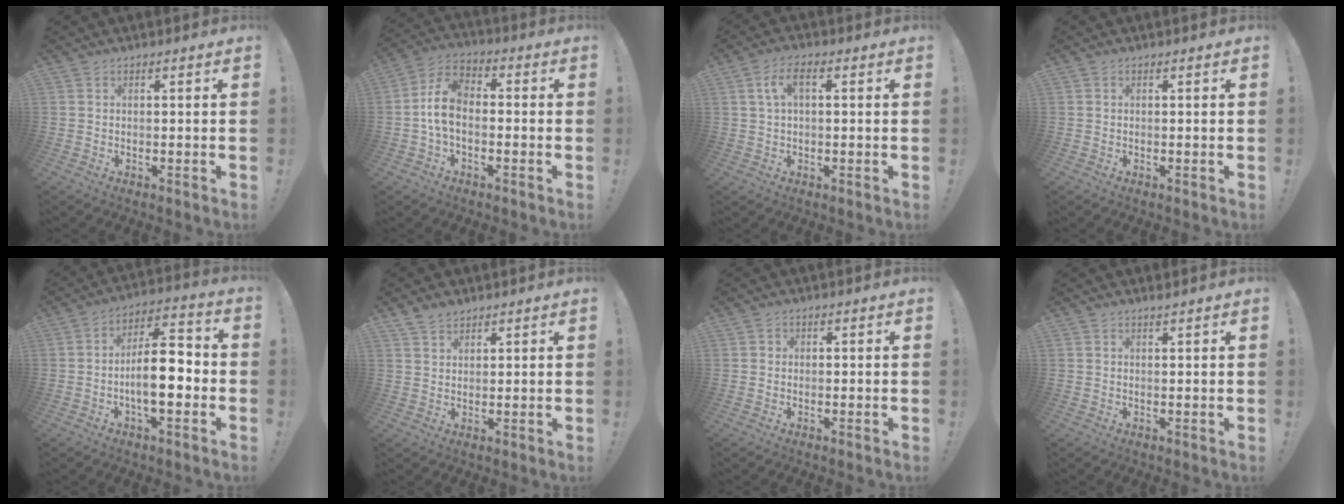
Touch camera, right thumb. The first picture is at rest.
{"total": 10.0, "force": [-1.0, 6.1, 7.8], "torque": [-0.156, 0.012, -0.016]}
{"total": 5.8, "force": [1.4, 2.8, 4.9], "torque": [-0.094, 0.009, 0.024]}
{"total": 0.0}
{"total": 13.8, "force": [-3.3, 5.4, 12.3], "torque": [-0.195, 0.010, -0.061]}
{"total": 3.8, "force": [3.1, 1.8, 1.1], "torque": [-0.022, -0.017, 0.059]}
{"total": 0.9, "force": [0.0, 0.9, 0.1], "torque": [-0.005, 0.005, 0.000]}
{"total": 1.0, "force": [0.9, -0.3, 0.3], "torque": [0.000, -0.004, 0.015]}